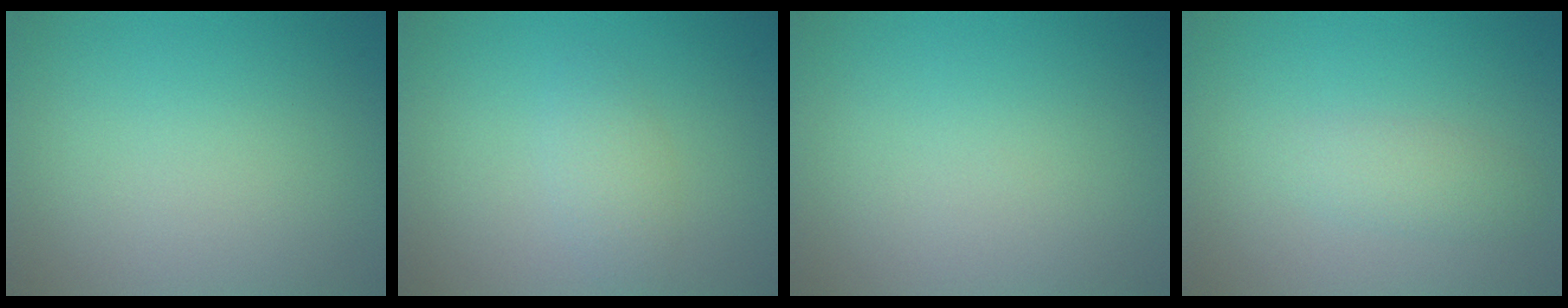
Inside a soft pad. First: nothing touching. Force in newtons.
{"total": 2.3, "press": 2.3, "slide": 0.0}
{"total": 0.0}
{"total": 1.7, "press": 1.7, "slide": 0.1}